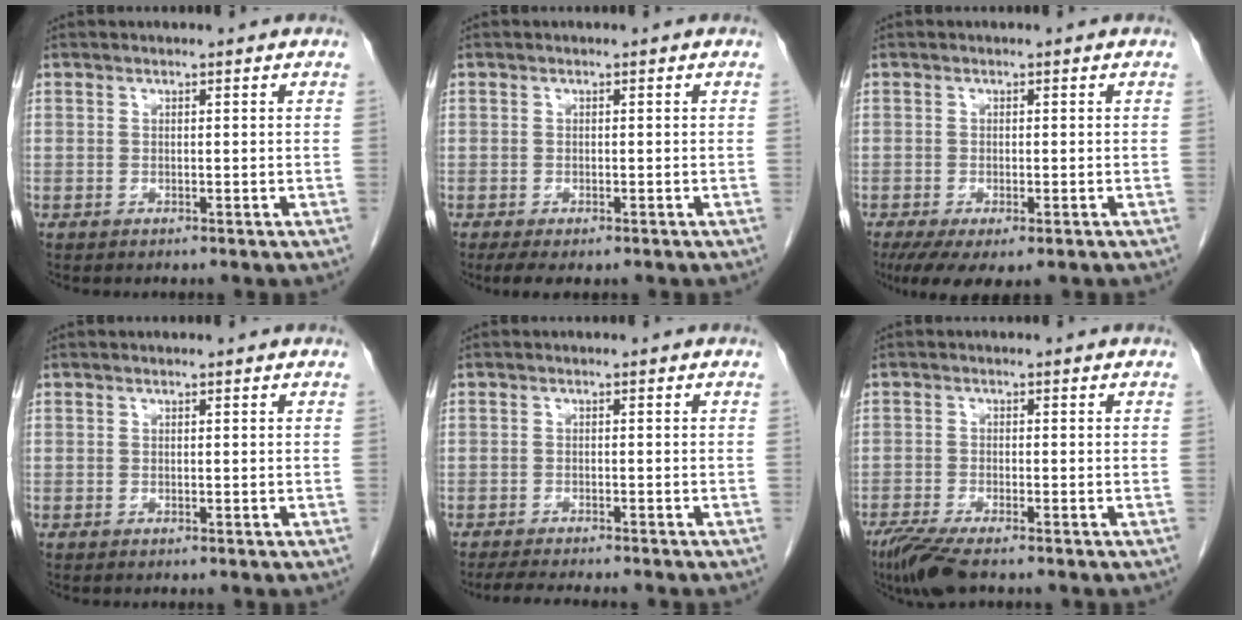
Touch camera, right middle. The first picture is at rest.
{"total": 3.4, "force": [-2.4, 1.4, 2.0], "torque": [-0.037, -0.009, -0.034]}
{"total": 7.1, "force": [-4.6, 2.4, 4.8], "torque": [-0.071, -0.018, -0.071]}
{"total": 0.0}
{"total": 7.6, "force": [-6.7, 0.8, 3.4], "torque": [-0.047, -0.012, -0.098]}
{"total": 5.9, "force": [-4.4, 0.7, 3.8], "torque": [-0.073, -0.017, -0.078]}